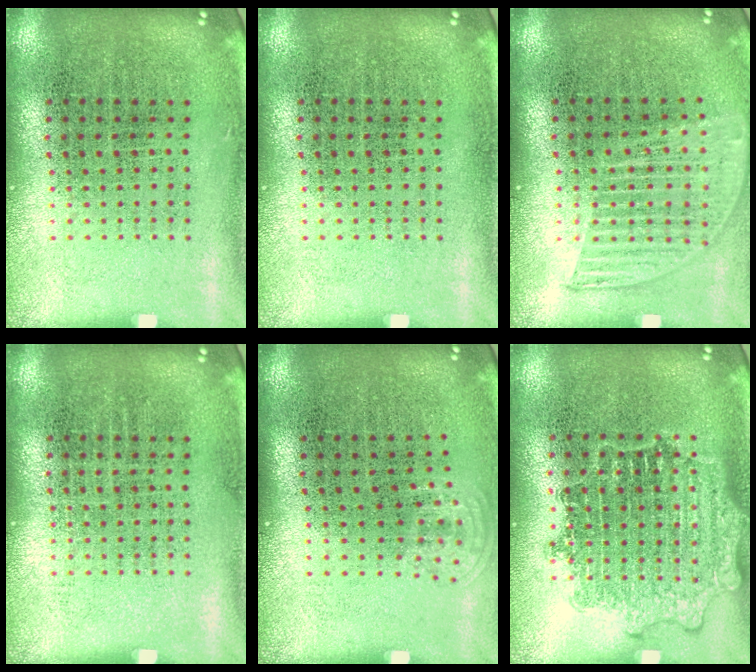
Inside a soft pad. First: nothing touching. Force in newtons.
{"total": 0.0}
{"total": 1.3, "press": 1.1, "slide": 0.6}
{"total": 0.0}
{"total": 0.7, "press": 0.5, "slide": 0.5}
{"total": 1.5, "press": 1.5, "slide": 0.2}